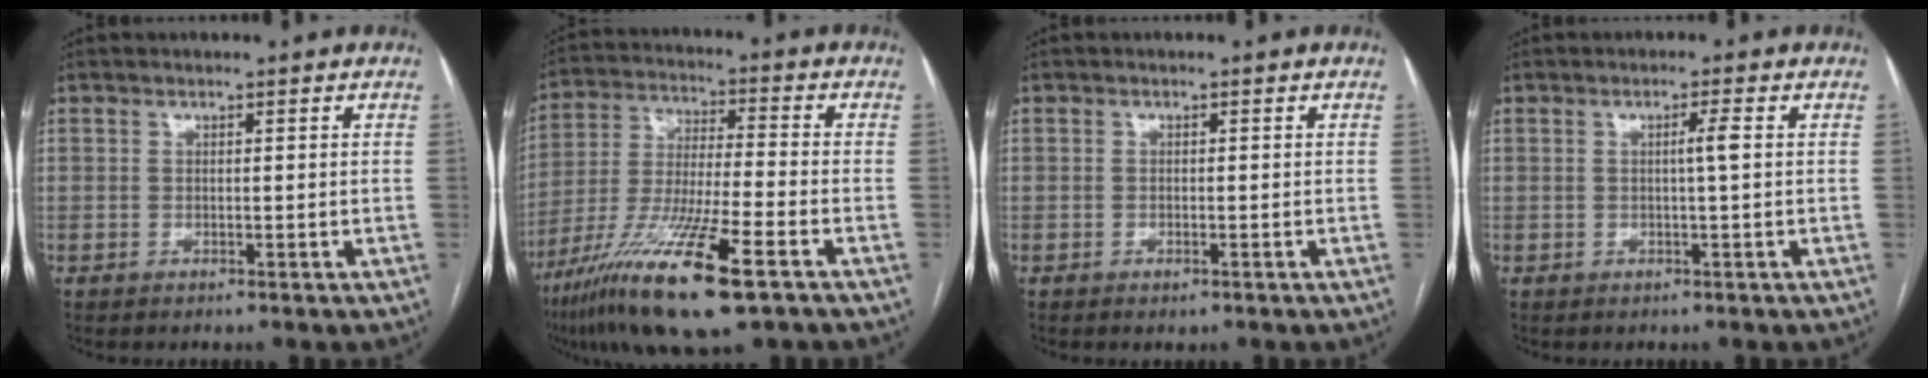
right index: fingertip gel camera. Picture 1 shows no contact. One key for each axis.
{"total": 18.0, "fx": -10.1, "fy": 1.7, "fz": 14.8, "tx": -0.293, "ty": -0.044, "tz": -0.182}
{"total": 0.9, "fx": -0.5, "fy": 0.3, "fz": 0.6, "tx": -0.010, "ty": -0.001, "tz": -0.003}
{"total": 2.1, "fx": 0.2, "fy": -0.4, "fz": 2.0, "tx": -0.035, "ty": 0.000, "tz": 0.003}